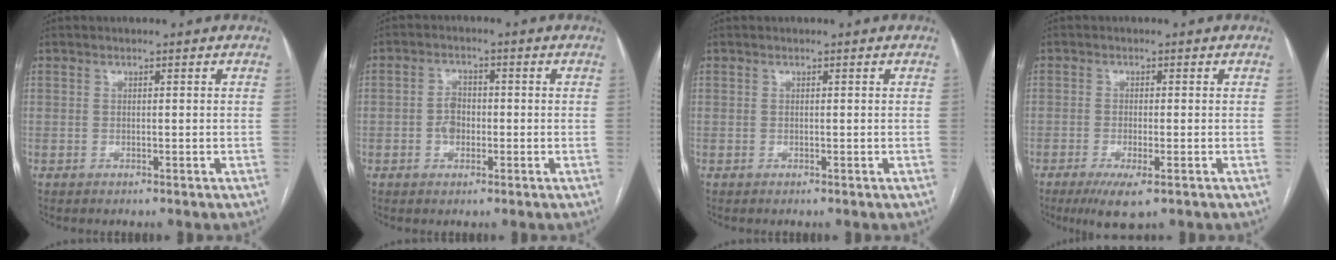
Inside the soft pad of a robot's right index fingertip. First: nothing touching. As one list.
[{"total": 3.3, "force": [-0.7, 2.4, 2.1], "torque": [-0.038, 0.008, -0.014]}, {"total": 0.0}, {"total": 5.0, "force": [-2.7, 0.9, 4.1], "torque": [-0.068, -0.012, -0.042]}]